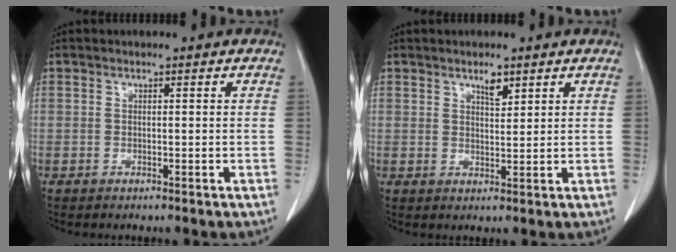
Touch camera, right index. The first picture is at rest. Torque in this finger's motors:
{"motor_torque": [0.03, 0.04, 0.04, 0.00]}